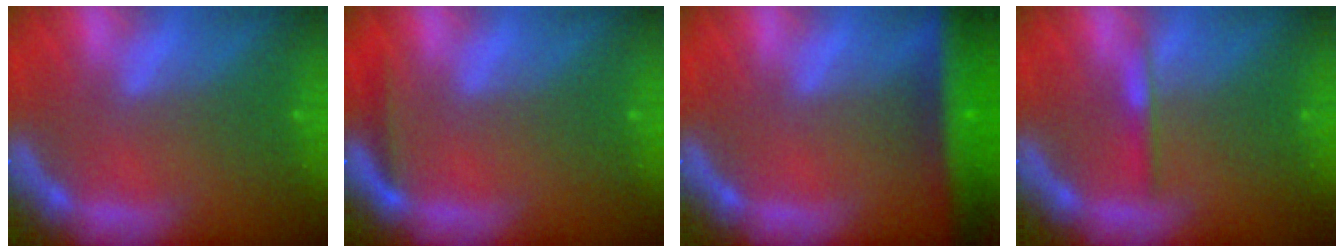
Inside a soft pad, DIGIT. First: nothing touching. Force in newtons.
{"total": 1.4}
{"total": 8.5}
{"total": 1.4}